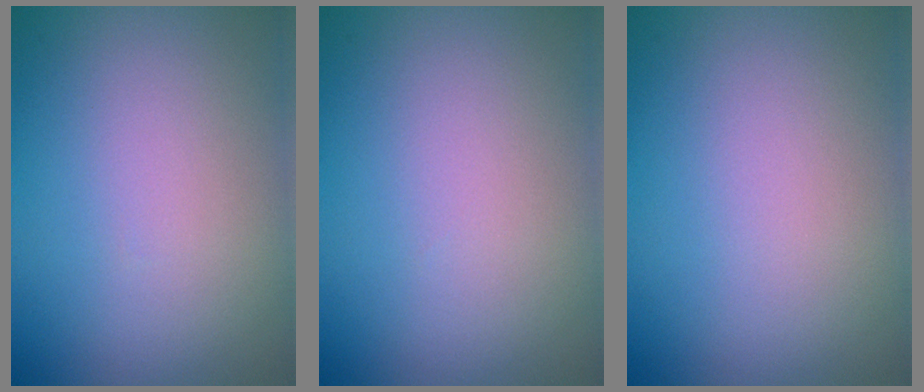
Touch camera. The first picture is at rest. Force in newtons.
{"total": 0.0}
{"total": 0.0}